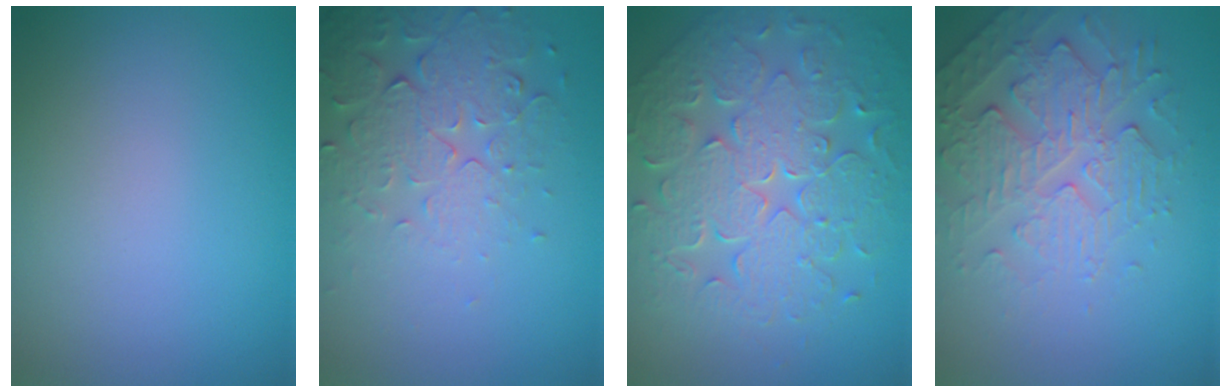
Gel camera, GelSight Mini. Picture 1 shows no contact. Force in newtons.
{"total": 5.1, "press": 3.6, "slide": 3.6}
{"total": 8.9, "press": 6.5, "slide": 6.1}
{"total": 4.8, "press": 3.6, "slide": 3.1}